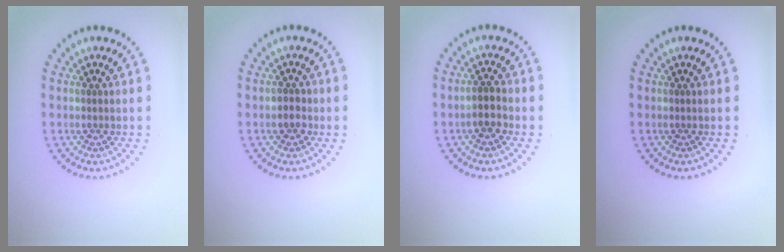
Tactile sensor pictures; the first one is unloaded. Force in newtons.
{"total": 1.3, "press": 1.3, "slide": 0.3}
{"total": 2.0, "press": 1.8, "slide": 0.8}
{"total": 0.0}